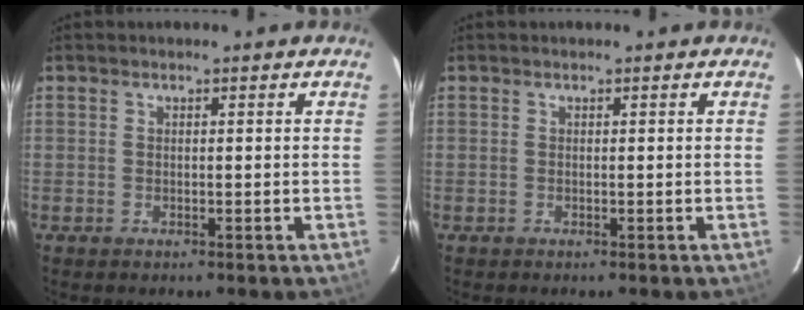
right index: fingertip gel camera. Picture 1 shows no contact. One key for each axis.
{"total": 0.0}